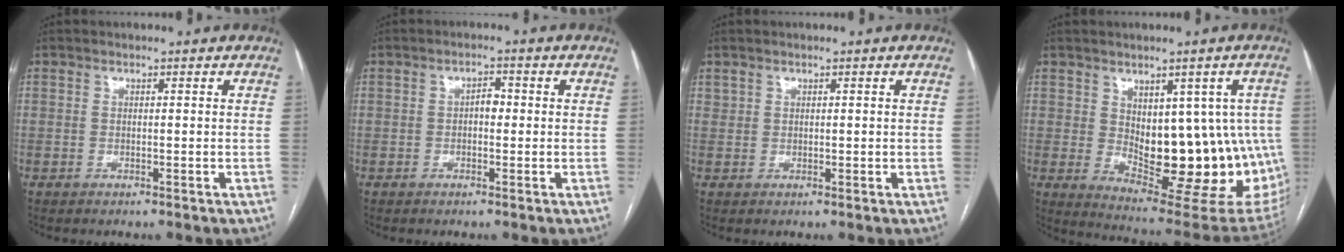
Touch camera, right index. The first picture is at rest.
{"total": 2.1, "force": [-0.1, 1.2, 1.7], "torque": [-0.022, 0.009, -0.004]}
{"total": 1.0, "force": [0.7, 0.6, 0.3], "torque": [0.002, 0.001, 0.013]}
{"total": 19.0, "force": [-0.7, 8.4, 17.0], "torque": [-0.159, 0.004, 0.020]}